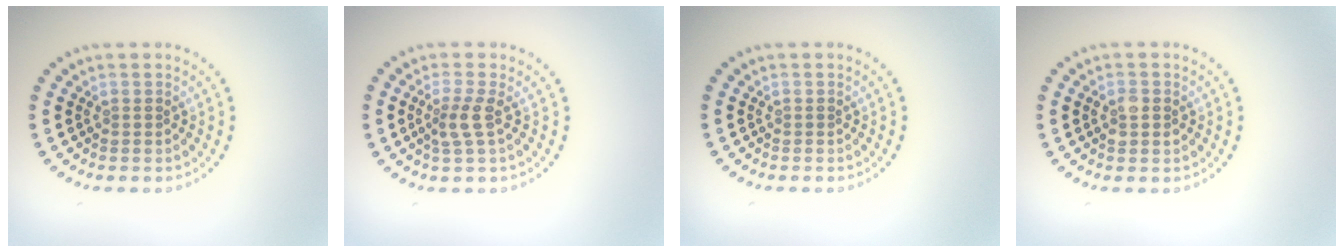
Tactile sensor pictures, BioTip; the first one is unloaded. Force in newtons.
{"total": 2.0, "press": 1.6, "slide": 1.3}
{"total": 0.0}
{"total": 1.9, "press": 1.9, "slide": 0.1}